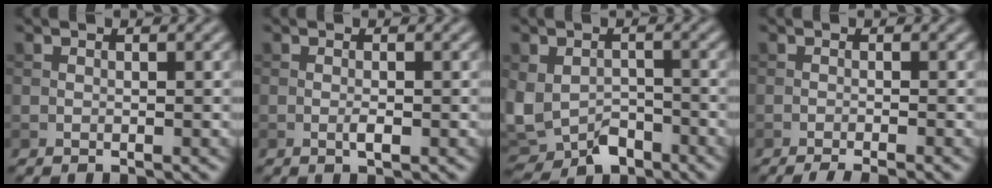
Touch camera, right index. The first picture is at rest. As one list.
[{"total": 1.0, "force": [-0.4, 0.2, 0.9], "torque": [-0.018, -0.001, -0.007]}, {"total": 6.1, "force": [-3.1, 3.9, 3.4], "torque": [-0.068, -0.015, -0.055]}, {"total": 2.8, "force": [-2.0, 0.4, 2.0], "torque": [-0.029, 0.004, -0.038]}]